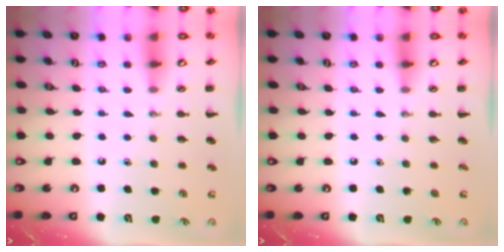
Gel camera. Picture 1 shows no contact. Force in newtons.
{"total": 0.0}